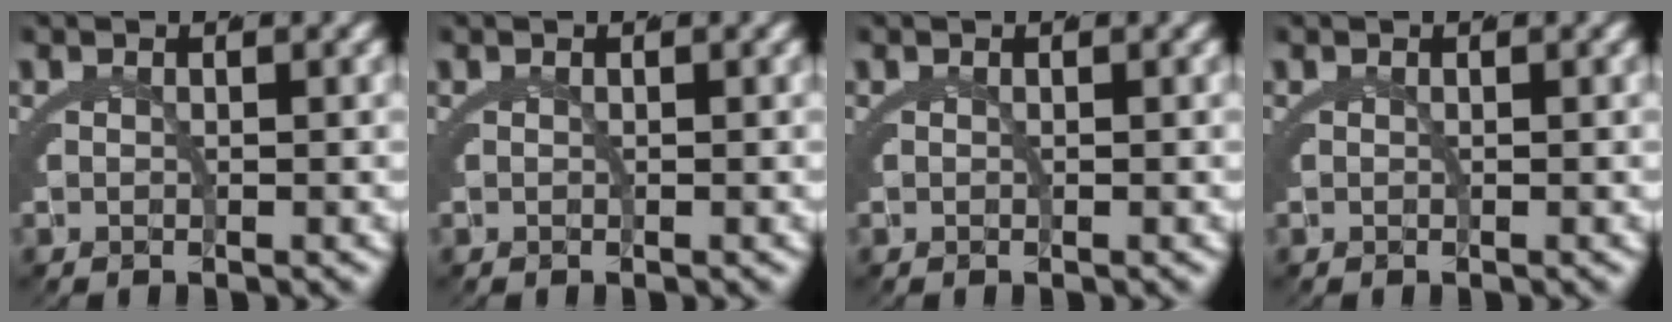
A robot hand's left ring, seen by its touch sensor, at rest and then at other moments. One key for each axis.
{"total": 0.0}
{"total": 0.0}
{"total": 0.0}